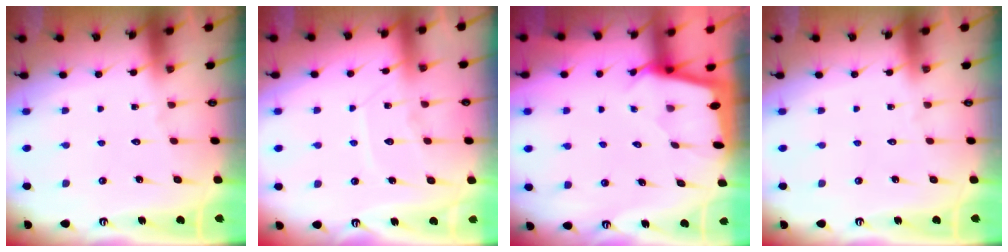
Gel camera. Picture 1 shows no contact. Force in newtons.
{"total": 8.0, "press": 8.0, "slide": 0.7}
{"total": 1.6, "press": 1.6, "slide": 0.2}
{"total": 0.0}